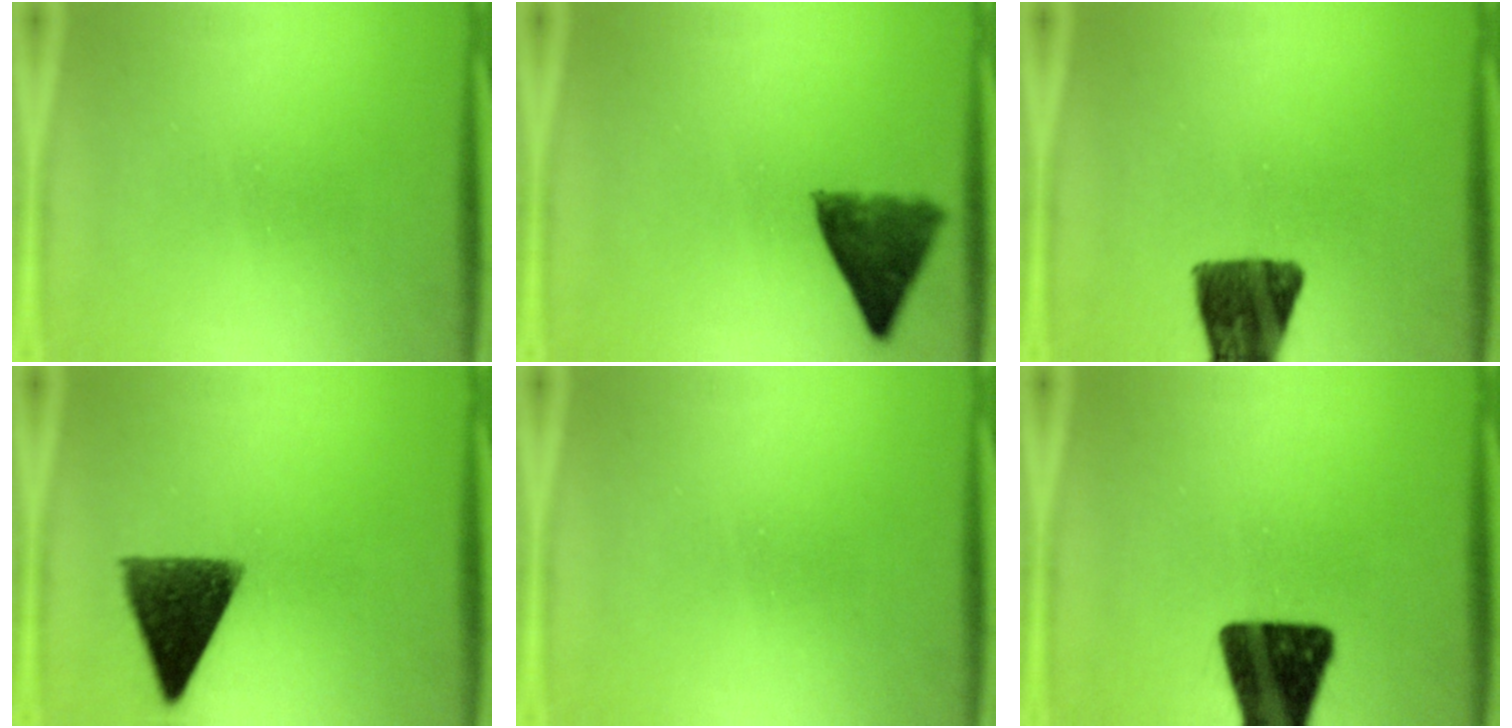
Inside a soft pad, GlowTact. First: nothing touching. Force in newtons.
{"total": 8.1}
{"total": 11.8}
{"total": 11.7}
{"total": 0.0}
{"total": 17.2}